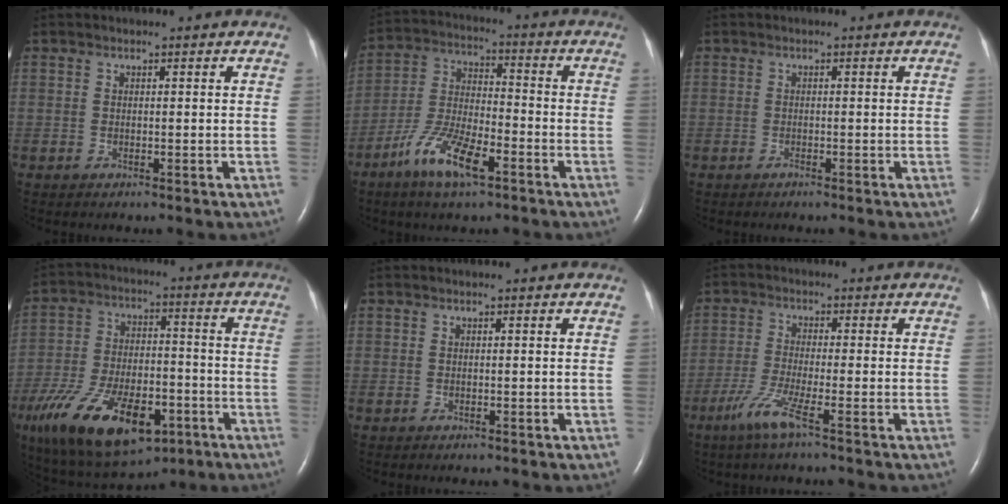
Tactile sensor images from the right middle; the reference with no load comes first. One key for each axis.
{"total": 10.5, "fx": -6.0, "fy": 2.8, "fz": 8.1, "tx": -0.171, "ty": -0.001, "tz": -0.113}
{"total": 0.0}
{"total": 21.2, "fx": -11.0, "fy": 9.6, "fz": 15.4, "tx": -0.307, "ty": -0.019, "tz": -0.178}
{"total": 0.0}
{"total": 5.2, "fx": -3.1, "fy": -0.3, "fz": 4.1, "tx": -0.092, "ty": -0.014, "tz": -0.068}